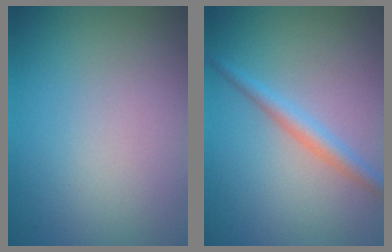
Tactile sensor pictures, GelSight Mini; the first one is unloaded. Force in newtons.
{"total": 2.2, "press": 2.2, "slide": 0.0}